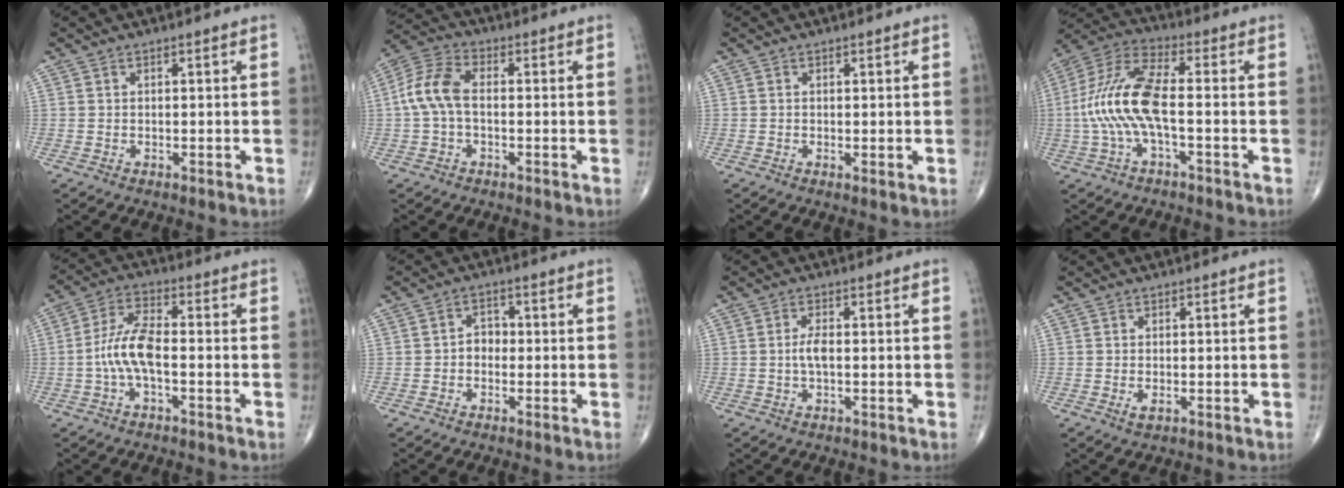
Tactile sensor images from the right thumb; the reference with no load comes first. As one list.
[{"total": 8.3, "force": [-0.4, 4.8, 6.8], "torque": [-0.146, 0.026, -0.016]}, {"total": 0.7, "force": [0.1, 0.2, 0.6], "torque": [-0.015, -0.004, 0.000]}, {"total": 13.6, "force": [-1.7, 4.7, 12.7], "torque": [-0.288, 0.038, -0.036]}, {"total": 8.0, "force": [-1.7, 3.1, 7.2], "torque": [-0.153, 0.027, -0.038]}, {"total": 2.9, "force": [-0.7, 2.3, 1.7], "torque": [-0.008, 0.014, -0.021]}, {"total": 2.6, "force": [-0.2, 1.0, 2.4], "torque": [-0.052, 0.003, -0.006]}, {"total": 1.4, "force": [-0.4, 0.7, 1.2], "torque": [-0.023, -0.004, -0.006]}]